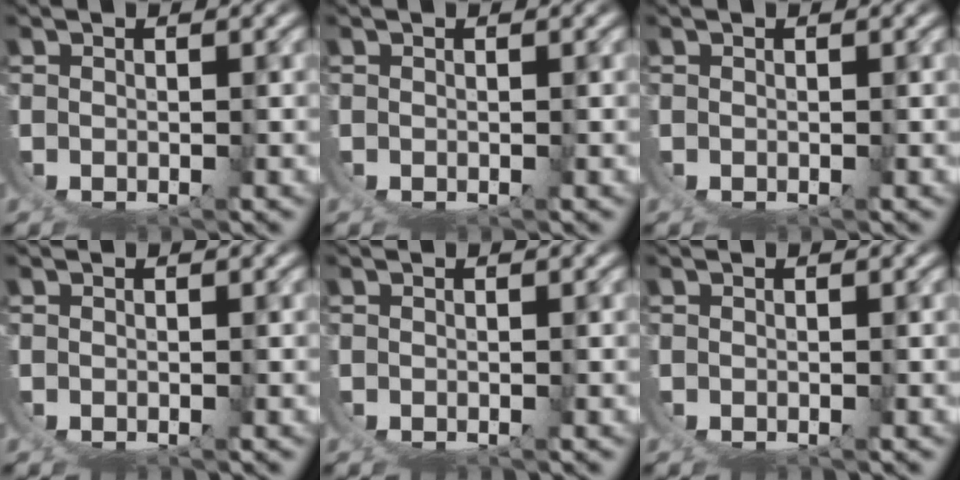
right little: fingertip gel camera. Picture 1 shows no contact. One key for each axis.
{"total": 0.0}
{"total": 0.0}
{"total": 0.0}
{"total": 0.0}
{"total": 0.0}